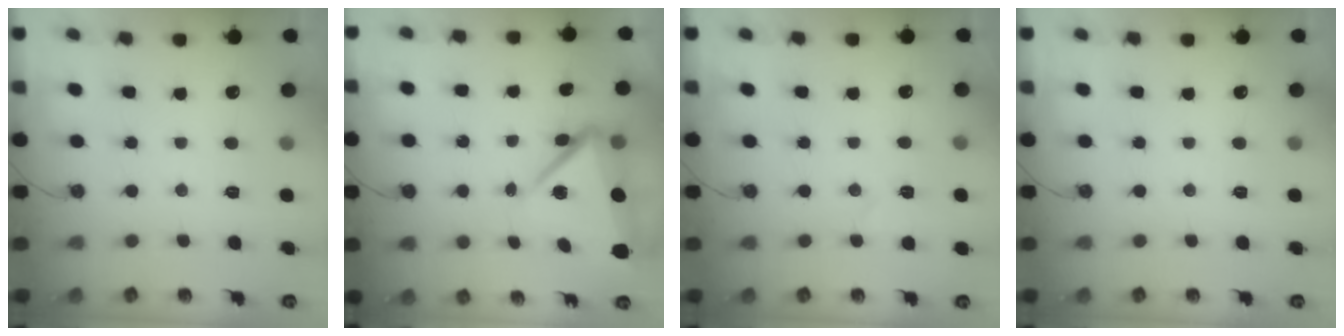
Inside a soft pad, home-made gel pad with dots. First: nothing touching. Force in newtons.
{"total": 7.7, "press": 7.6, "slide": 0.9}
{"total": 5.8, "press": 5.2, "slide": 2.5}
{"total": 0.0}